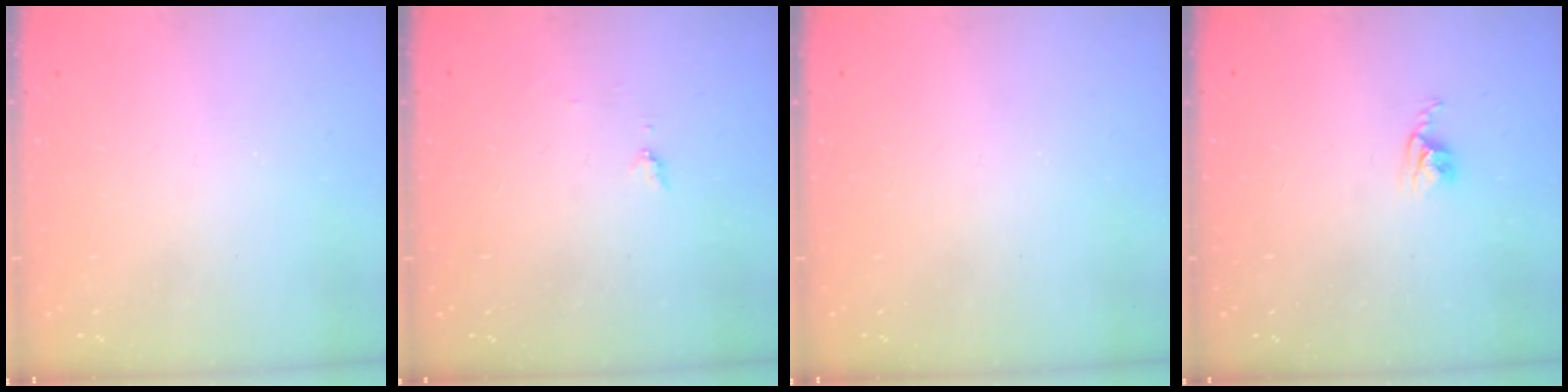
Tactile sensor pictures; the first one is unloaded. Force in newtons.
{"total": 4.6, "press": 4.6, "slide": 0.4}
{"total": 0.0}
{"total": 2.8, "press": 2.7, "slide": 0.4}